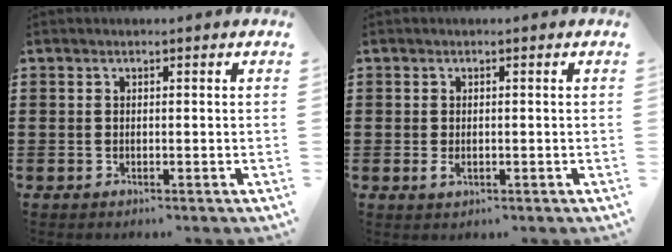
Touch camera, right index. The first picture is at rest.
{"total": 1.1, "force": [-0.2, 0.6, 0.9], "torque": [-0.017, -0.002, -0.004]}